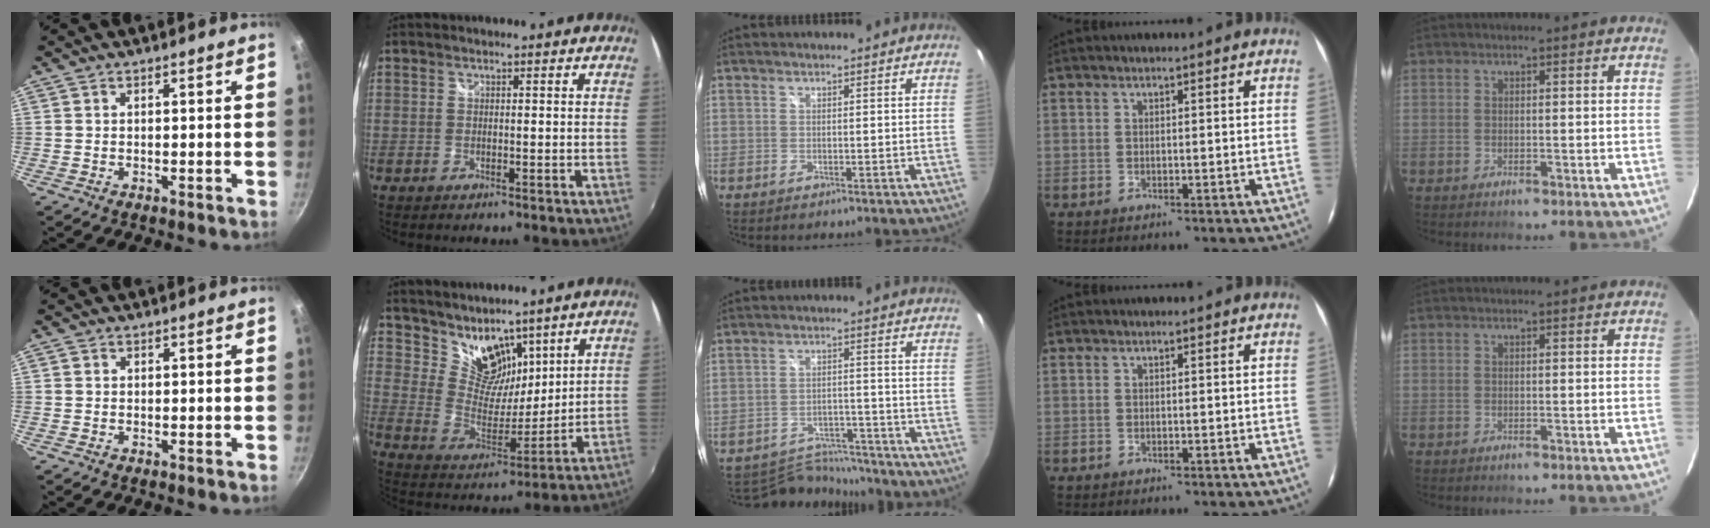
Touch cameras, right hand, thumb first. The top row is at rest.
{"thumb": {"total": 0.6, "force": [0.1, 0.6, 0.1], "torque": [-0.001, 0.003, 0.000]}, "index": {"total": 12.1, "force": [9.1, 6.8, 4.2], "torque": [-0.076, 0.003, 0.179]}, "middle": {"total": 9.7, "force": [-9.2, 2.7, 0.8], "torque": [-0.026, 0.015, -0.134]}}